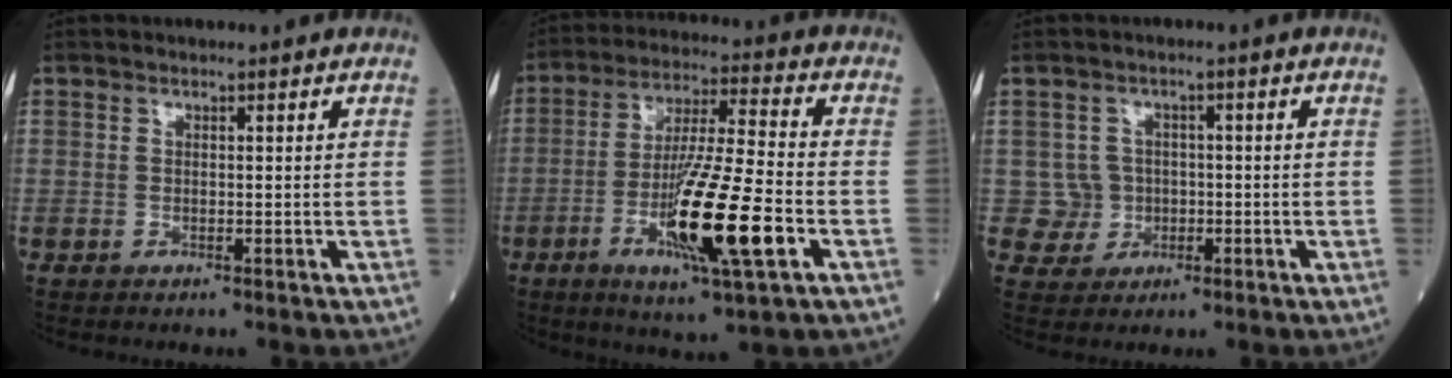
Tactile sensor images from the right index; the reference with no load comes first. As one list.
[{"total": 16.1, "force": [-5.2, 0.8, 15.2], "torque": [-0.279, -0.020, -0.090]}, {"total": 3.9, "force": [-0.4, 3.9, -0.2], "torque": [0.015, 0.010, -0.004]}]